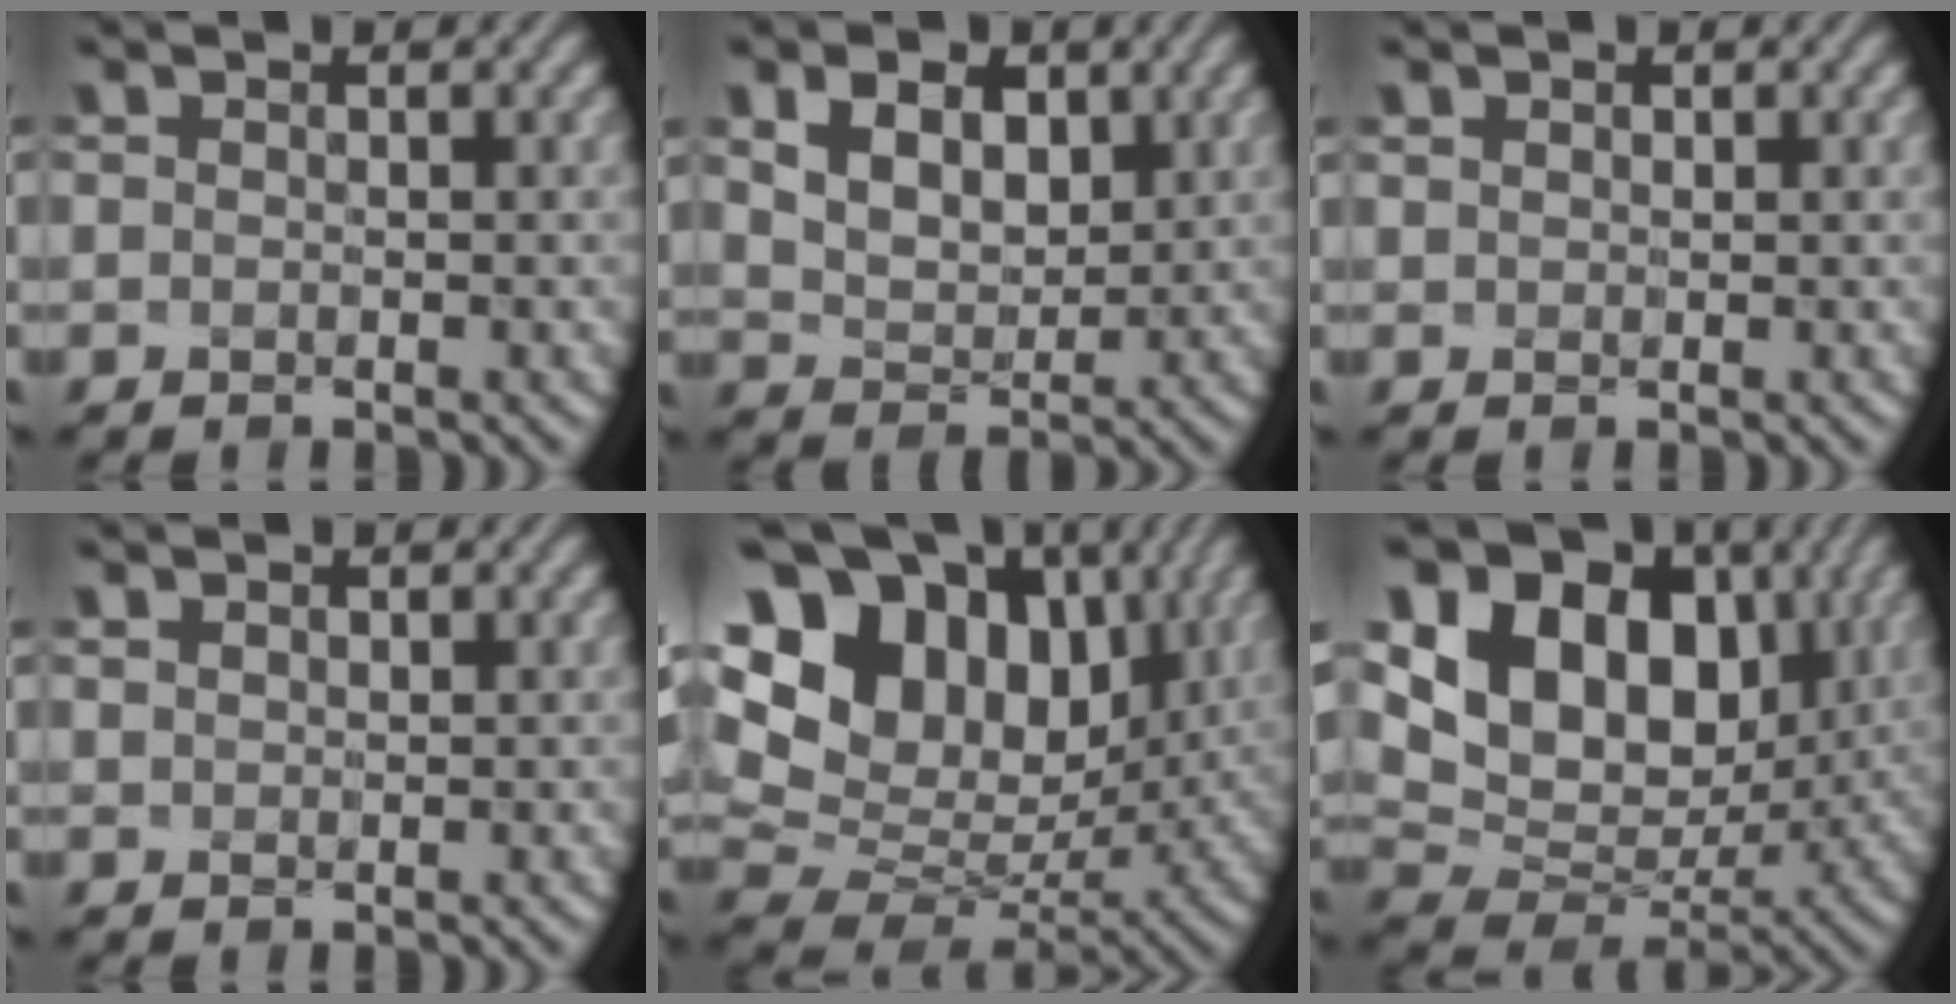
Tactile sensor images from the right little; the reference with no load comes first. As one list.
[{"total": 6.3, "force": [2.7, 4.2, 3.8], "torque": [-0.080, 0.018, 0.044]}, {"total": 1.3, "force": [0.8, 0.9, 0.5], "torque": [-0.024, 0.017, 0.004]}, {"total": 1.7, "force": [1.0, 1.1, 0.7], "torque": [-0.027, 0.017, 0.005]}, {"total": 18.6, "force": [7.6, 13.5, 10.4], "torque": [-0.230, 0.060, 0.142]}, {"total": 13.8, "force": [4.7, 9.8, 8.5], "torque": [-0.154, 0.030, 0.080]}]